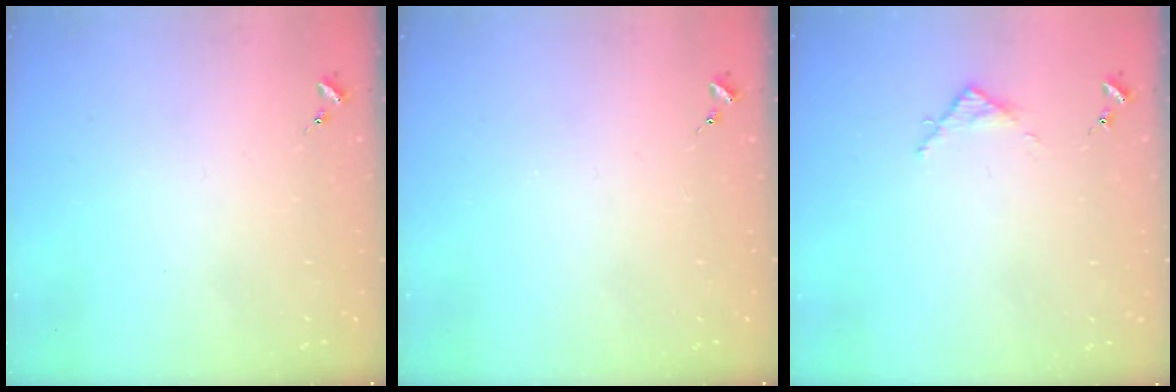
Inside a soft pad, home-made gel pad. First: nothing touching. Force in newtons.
{"total": 0.0}
{"total": 2.8, "press": 2.8, "slide": 0.4}